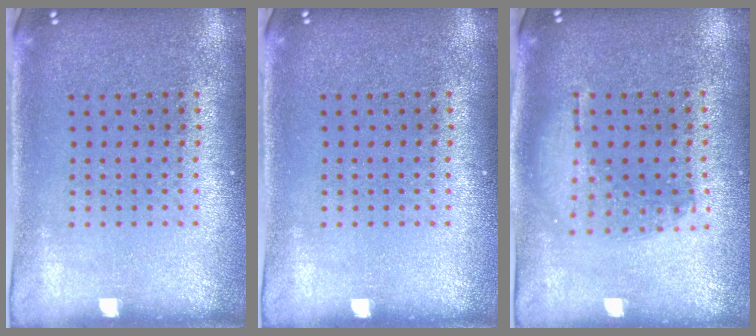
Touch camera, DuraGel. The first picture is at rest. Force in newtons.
{"total": 0.0}
{"total": 1.2, "press": 1.1, "slide": 0.4}